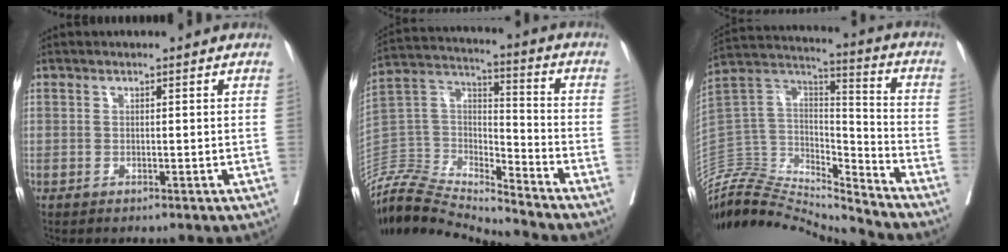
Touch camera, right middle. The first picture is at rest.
{"total": 15.1, "force": [-15.0, -0.3, 2.2], "torque": [-0.036, 0.042, -0.293]}
{"total": 19.0, "force": [-18.8, 2.0, 2.2], "torque": [-0.033, 0.068, -0.329]}